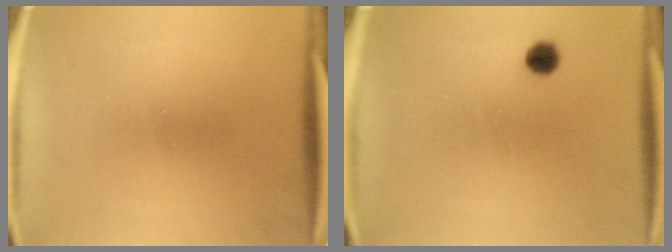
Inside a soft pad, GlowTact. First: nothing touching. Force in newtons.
{"total": 2.6}